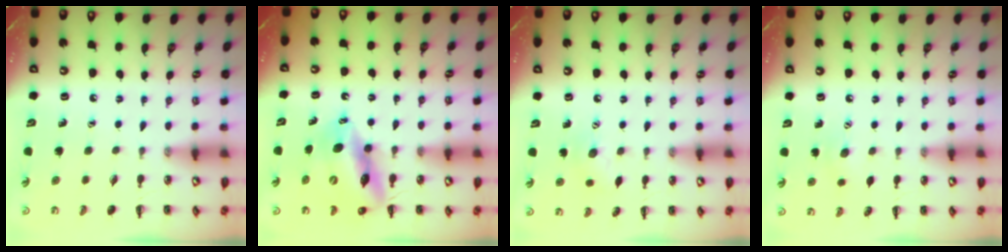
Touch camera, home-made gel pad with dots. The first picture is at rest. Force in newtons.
{"total": 13.6, "press": 13.0, "slide": 3.9}
{"total": 5.1, "press": 5.0, "slide": 1.1}
{"total": 5.8, "press": 5.6, "slide": 1.5}